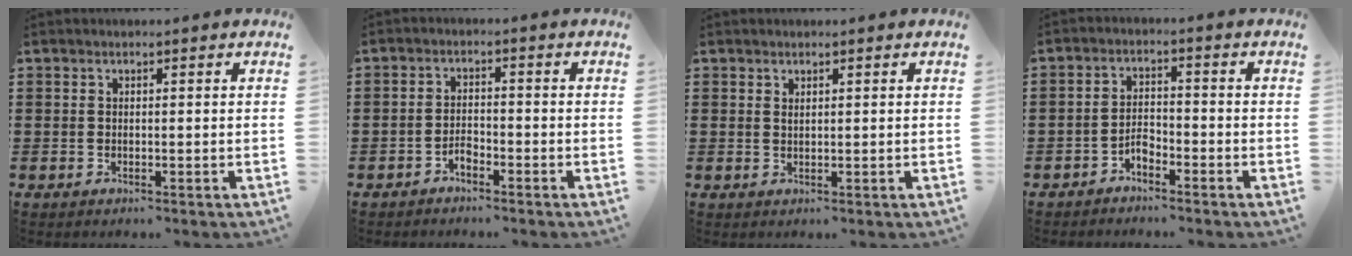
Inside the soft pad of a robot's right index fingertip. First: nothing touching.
{"total": 2.2, "force": [-1.8, 0.9, 0.9], "torque": [-0.023, 0.004, -0.037]}
{"total": 0.6, "force": [0.5, 0.2, 0.3], "torque": [-0.007, 0.001, 0.010]}
{"total": 2.7, "force": [-2.1, 1.1, 1.2], "torque": [-0.028, 0.009, -0.044]}